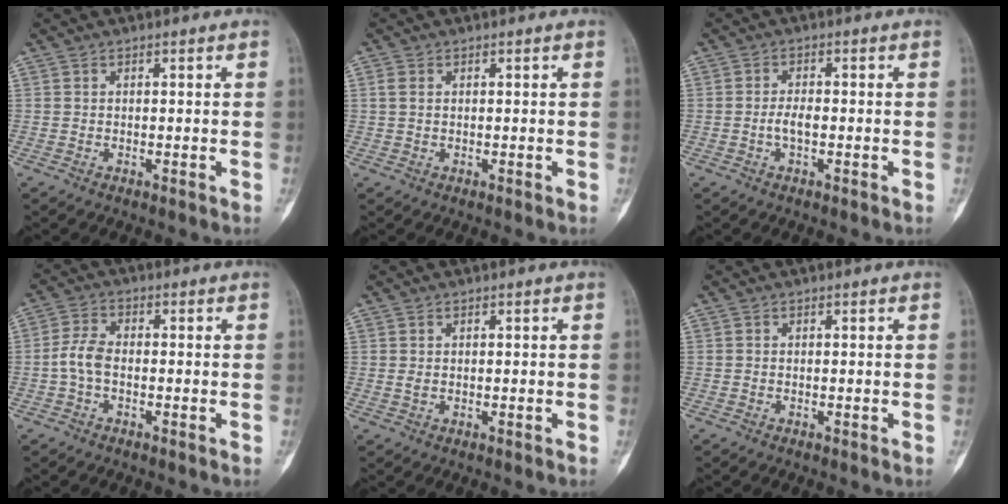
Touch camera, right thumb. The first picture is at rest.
{"total": 1.6, "force": [0.4, 1.1, 1.1], "torque": [-0.028, 0.003, 0.009]}
{"total": 2.5, "force": [-0.7, 1.1, 2.2], "torque": [-0.041, 0.007, -0.013]}
{"total": 4.5, "force": [-1.0, 2.5, 3.5], "torque": [-0.077, 0.015, -0.025]}
{"total": 0.9, "force": [0.2, 0.6, 0.7], "torque": [-0.013, 0.003, 0.007]}
{"total": 0.0}